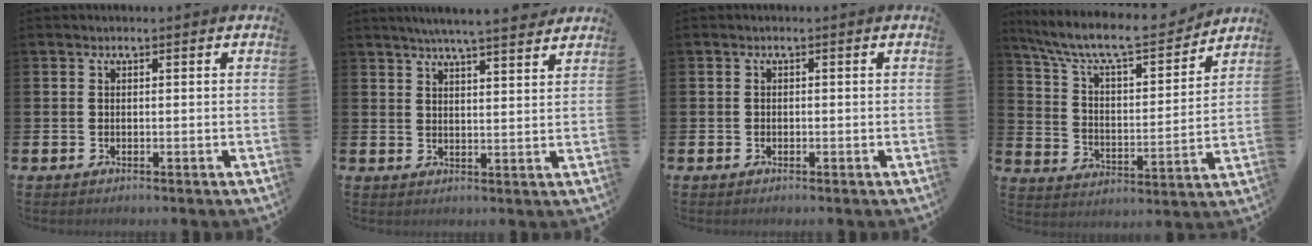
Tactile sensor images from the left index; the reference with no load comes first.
{"total": 5.6, "force": [5.4, -0.4, 1.7], "torque": [-0.045, -0.023, 0.095]}
{"total": 0.5, "force": [-0.2, 0.5, 0.1], "torque": [-0.008, 0.007, -0.006]}
{"total": 10.0, "force": [9.0, 2.1, 3.9], "torque": [-0.114, -0.059, 0.152]}